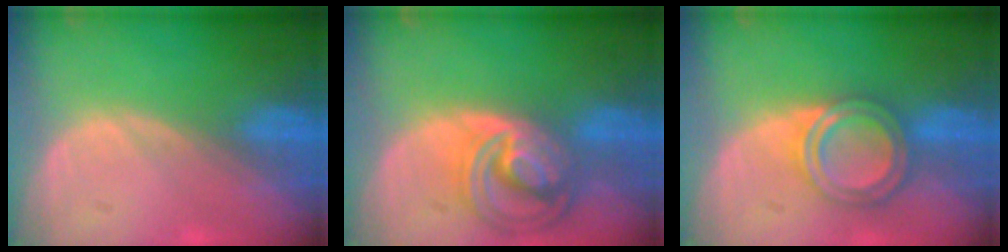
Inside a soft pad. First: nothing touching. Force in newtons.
{"total": 8.8, "press": 7.6, "slide": 4.4}
{"total": 5.9, "press": 5.4, "slide": 2.5}